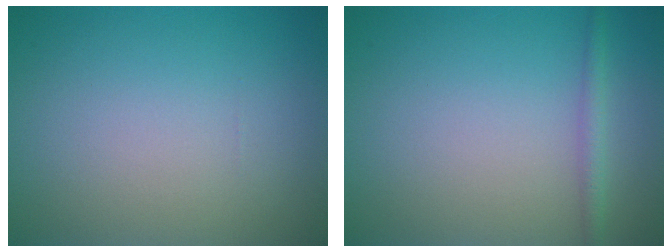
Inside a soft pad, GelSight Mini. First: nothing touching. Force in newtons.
{"total": 1.5, "press": 1.5, "slide": 0.0}